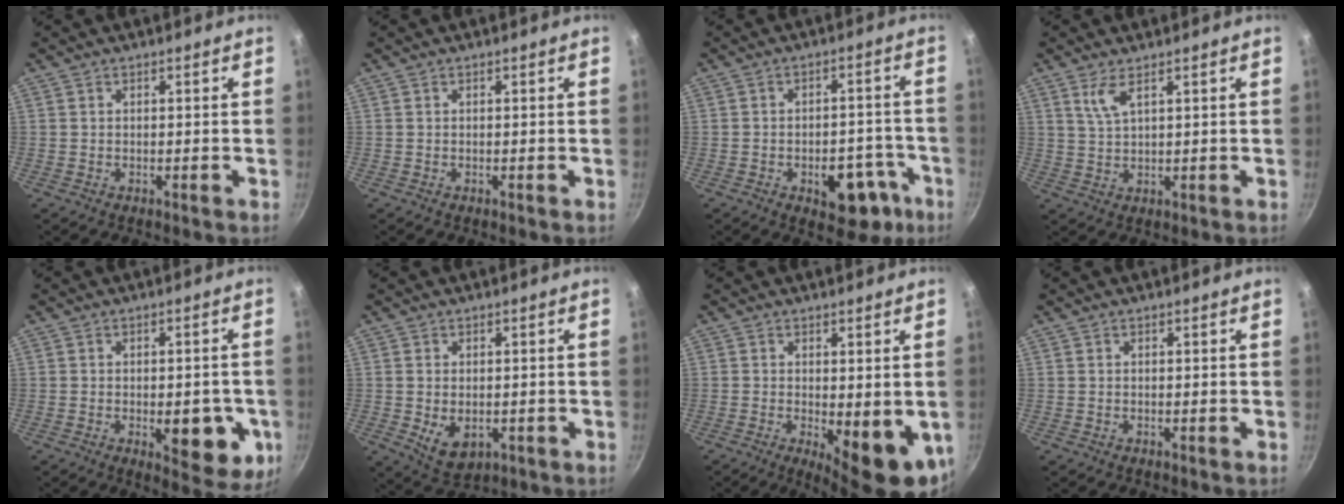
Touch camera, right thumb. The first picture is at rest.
{"total": 0.0}
{"total": 11.5, "force": [-5.1, 6.7, 7.9], "torque": [-0.053, 0.035, -0.059]}
{"total": 3.7, "force": [2.1, 1.1, 2.9], "torque": [-0.058, -0.013, 0.048]}
{"total": 11.4, "force": [-2.7, 5.4, 9.7], "torque": [-0.080, -0.002, -0.029]}
{"total": 6.2, "force": [-0.9, 4.2, 4.5], "torque": [-0.066, -0.011, -0.003]}
{"total": 11.0, "force": [-1.9, 4.1, 10.0], "torque": [-0.111, -0.011, -0.013]}
{"total": 0.0}